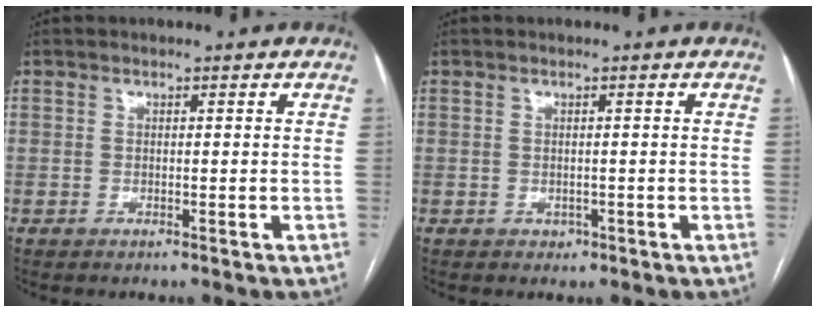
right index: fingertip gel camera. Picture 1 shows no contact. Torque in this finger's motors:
{"motor_torque": [-0.06, 0.00, 0.07, 0.01]}